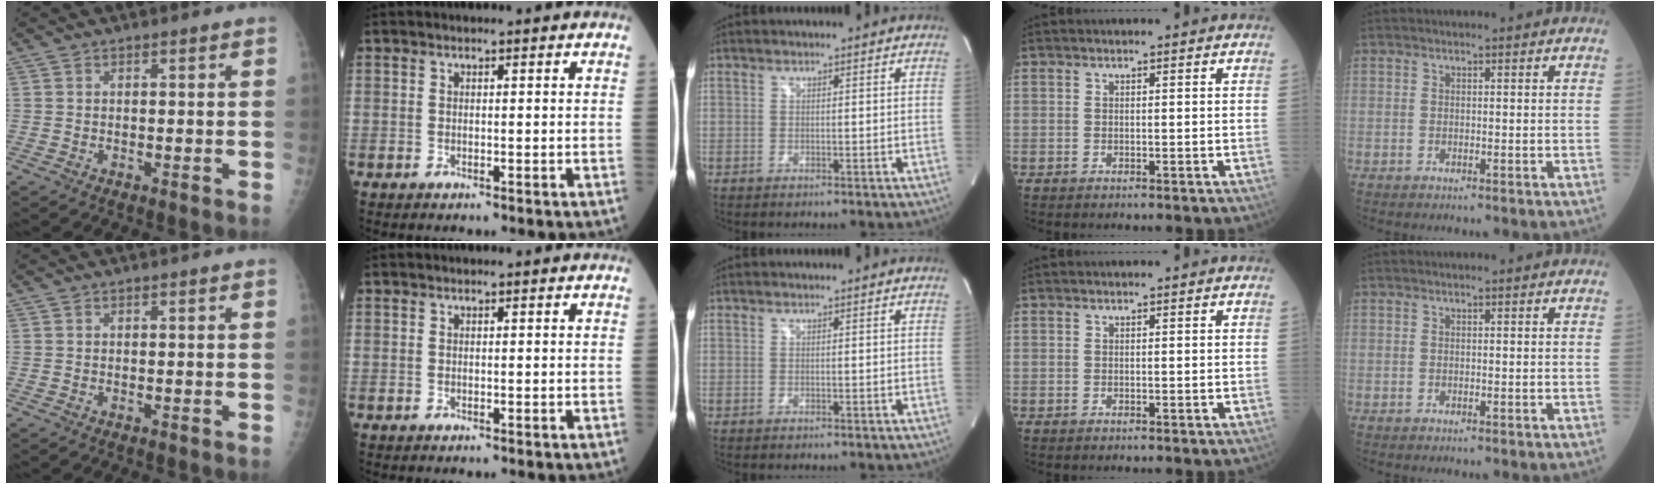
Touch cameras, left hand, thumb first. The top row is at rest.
{}